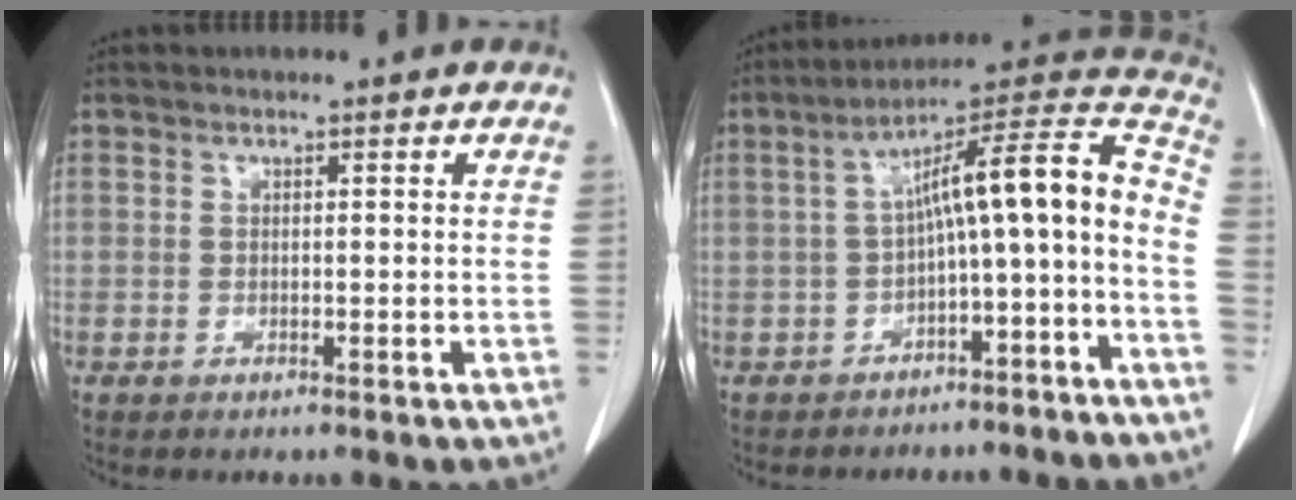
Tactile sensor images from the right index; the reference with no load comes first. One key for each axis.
{"total": 14.8, "fx": -4.1, "fy": 2.0, "fz": 14.0, "tx": -0.197, "ty": 0.058, "tz": -0.060}